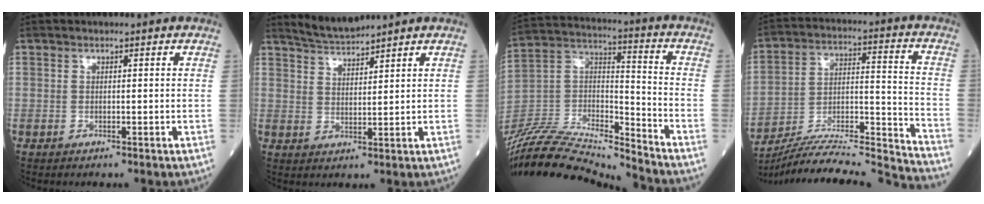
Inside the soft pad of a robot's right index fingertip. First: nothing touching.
{"total": 4.0, "force": [3.9, -0.7, 0.2], "torque": [-0.010, -0.002, 0.081]}
{"total": 21.6, "force": [-20.8, 0.4, 5.8], "torque": [-0.125, 0.019, -0.363]}
{"total": 23.7, "force": [-22.8, -1.4, 6.6], "torque": [-0.111, 0.006, -0.350]}